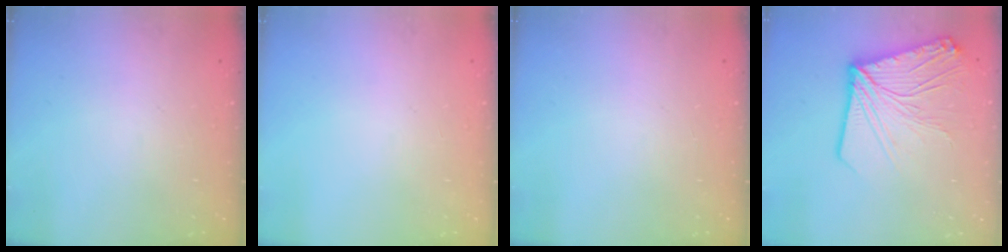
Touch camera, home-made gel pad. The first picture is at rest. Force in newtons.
{"total": 0.0}
{"total": 0.0}
{"total": 17.4, "press": 17.2, "slide": 2.3}